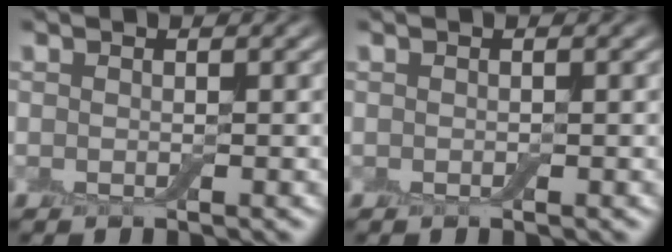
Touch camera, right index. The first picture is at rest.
{"total": 0.0}